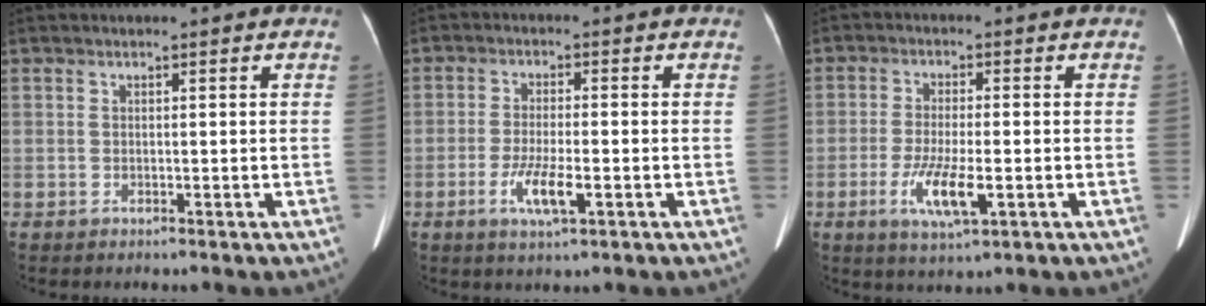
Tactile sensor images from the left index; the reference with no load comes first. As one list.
[{"total": 5.4, "force": [-2.1, 1.0, 4.9], "torque": [-0.100, -0.007, -0.037]}, {"total": 6.9, "force": [-2.3, 1.4, 6.4], "torque": [-0.130, -0.014, -0.039]}]